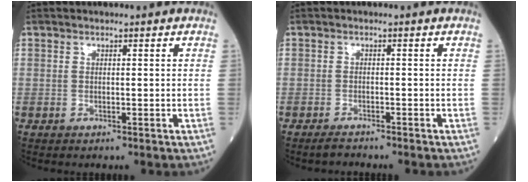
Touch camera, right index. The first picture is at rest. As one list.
[{"total": 1.5, "force": [-1.5, 0.1, 0.2], "torque": [-0.009, -0.004, -0.025]}]